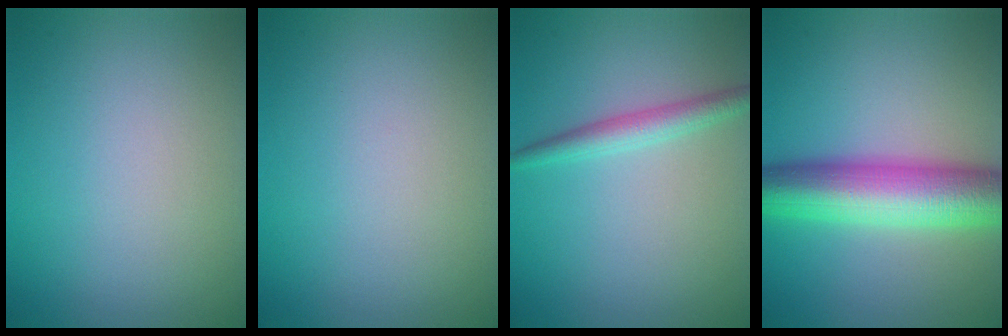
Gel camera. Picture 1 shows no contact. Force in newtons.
{"total": 0.0}
{"total": 2.3, "press": 2.3, "slide": 0.0}
{"total": 9.3, "press": 9.3, "slide": 0.1}